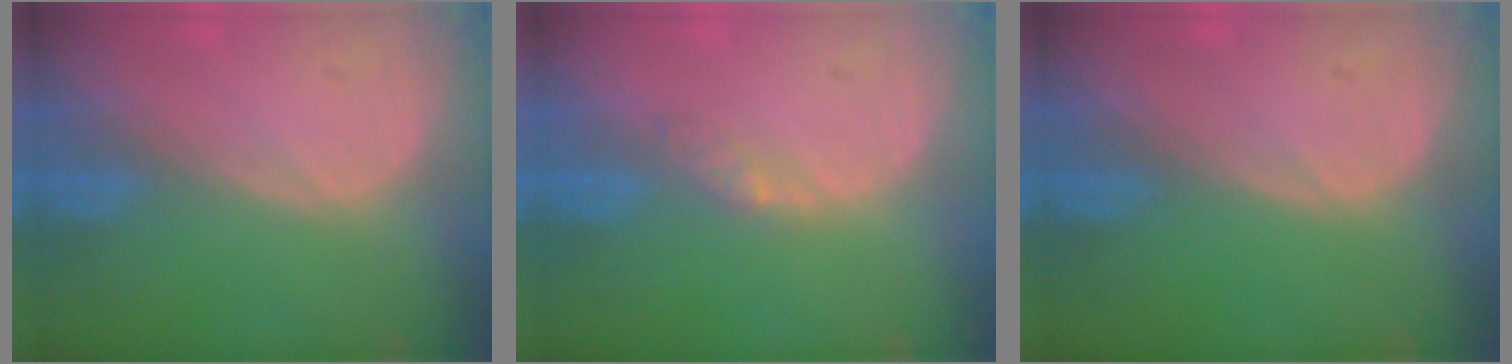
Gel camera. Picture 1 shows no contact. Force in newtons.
{"total": 2.2, "press": 1.9, "slide": 1.2}
{"total": 0.0}